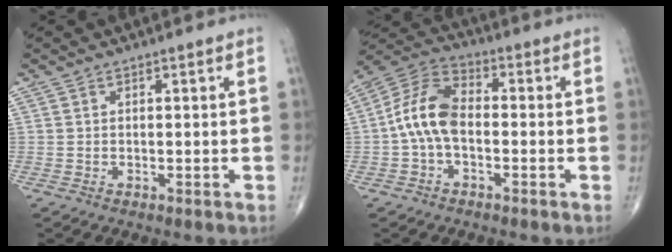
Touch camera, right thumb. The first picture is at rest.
{"total": 10.1, "force": [-1.1, 5.9, 8.1], "torque": [-0.155, 0.034, -0.034]}